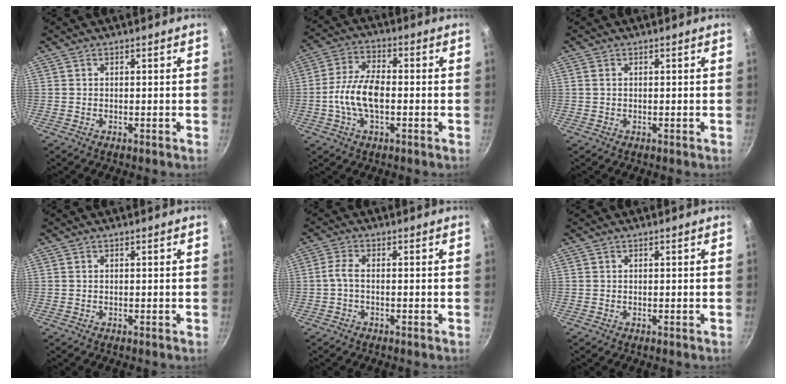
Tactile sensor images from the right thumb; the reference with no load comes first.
{"total": 9.8, "force": [-1.6, 4.9, 8.4], "torque": [-0.161, 0.026, -0.039]}
{"total": 1.0, "force": [0.3, 0.7, 0.7], "torque": [-0.013, 0.002, 0.003]}
{"total": 0.0}
{"total": 2.6, "force": [-0.7, 0.9, 2.3], "torque": [-0.063, 0.010, -0.020]}
{"total": 0.0}